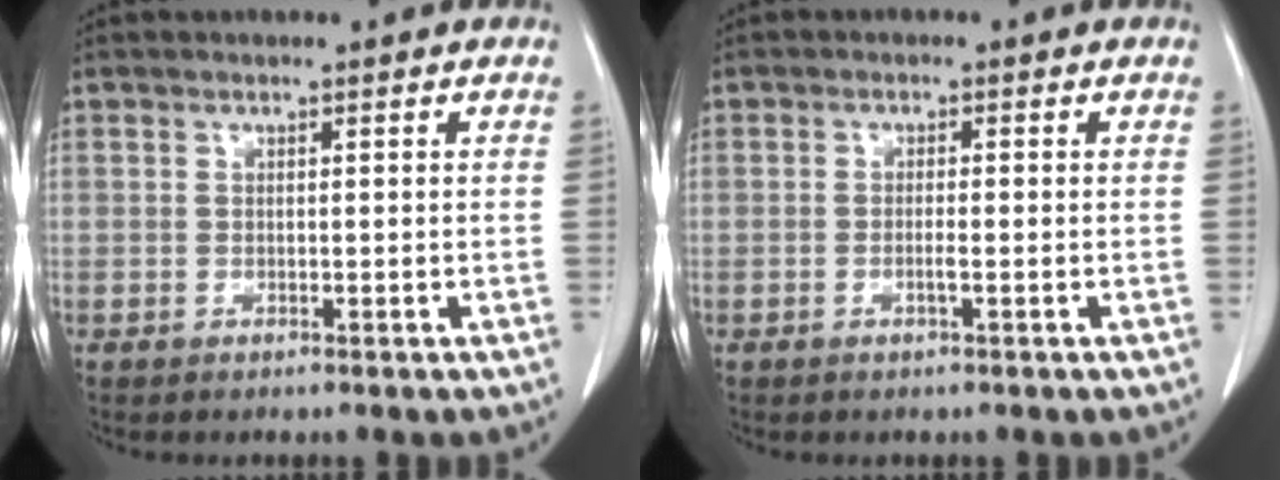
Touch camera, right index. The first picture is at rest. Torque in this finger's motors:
{"motor_torque": [-0.13, 0.09, -0.08, -0.01]}